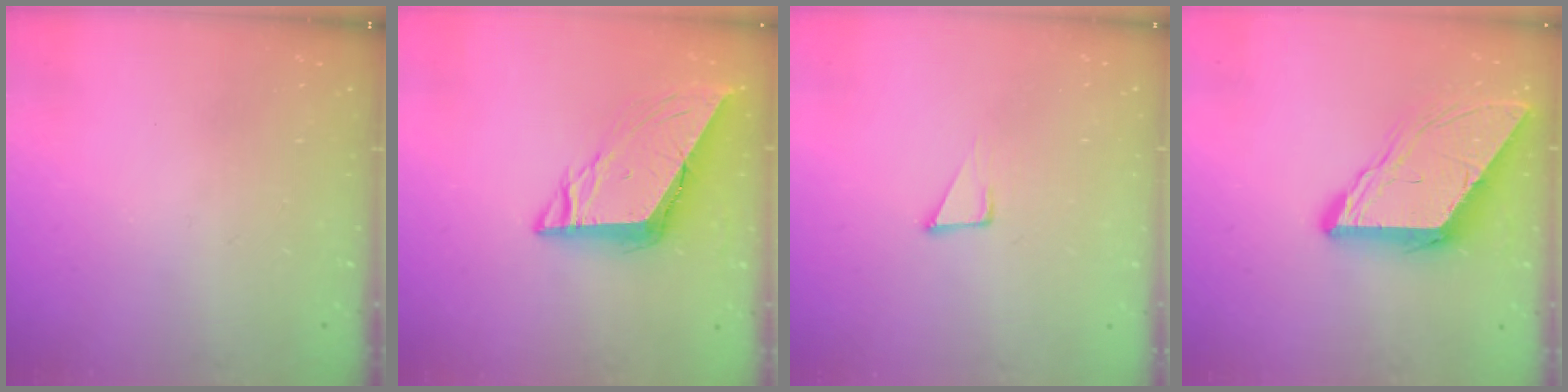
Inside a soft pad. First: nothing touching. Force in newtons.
{"total": 9.3, "press": 9.3, "slide": 1.0}
{"total": 4.7, "press": 4.7, "slide": 0.3}
{"total": 8.8, "press": 8.8, "slide": 1.0}